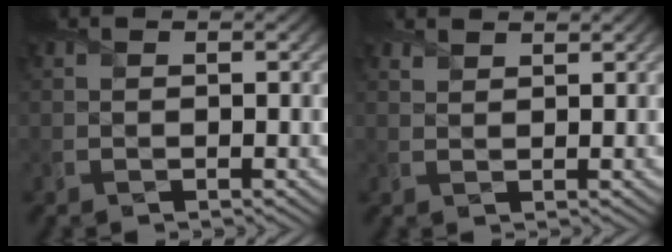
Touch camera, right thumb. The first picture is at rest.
{"total": 1.5, "force": [1.4, 0.3, 0.4], "torque": [-0.015, 0.000, 0.031]}